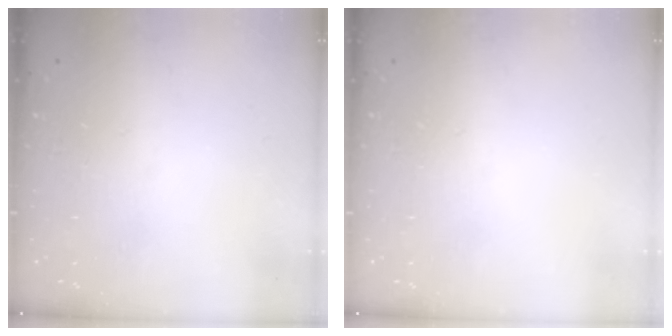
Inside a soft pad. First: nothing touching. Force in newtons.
{"total": 0.0}